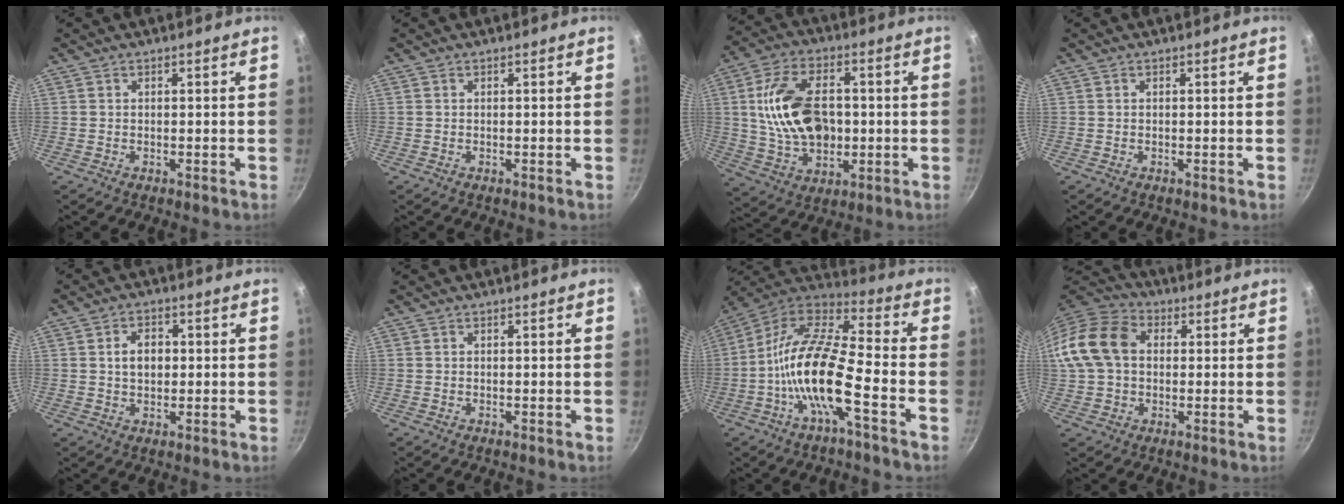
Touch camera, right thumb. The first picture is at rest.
{"total": 0.0}
{"total": 16.8, "force": [0.9, 11.0, 12.7], "torque": [-0.212, 0.013, 0.022]}
{"total": 0.0}
{"total": 4.9, "force": [0.5, 3.5, 3.4], "torque": [-0.036, 0.009, 0.007]}
{"total": 0.0}
{"total": 17.5, "force": [-5.7, 5.2, 15.8], "torque": [-0.295, 0.049, -0.130]}
{"total": 14.2, "force": [1.7, 10.6, 9.3], "torque": [-0.167, 0.030, 0.016]}